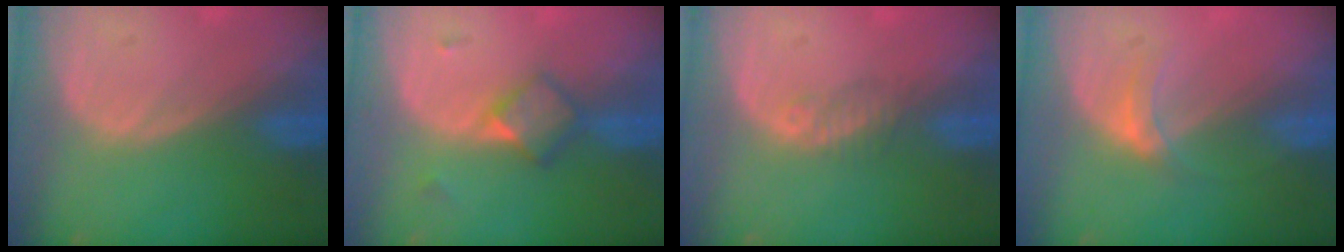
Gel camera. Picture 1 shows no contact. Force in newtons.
{"total": 4.8, "press": 4.2, "slide": 2.2}
{"total": 1.8, "press": 1.6, "slide": 0.8}
{"total": 2.9, "press": 2.5, "slide": 1.5}